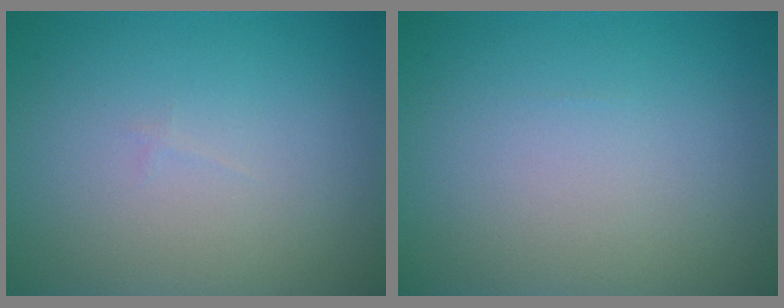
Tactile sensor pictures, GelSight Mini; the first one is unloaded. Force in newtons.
{"total": 0.0}